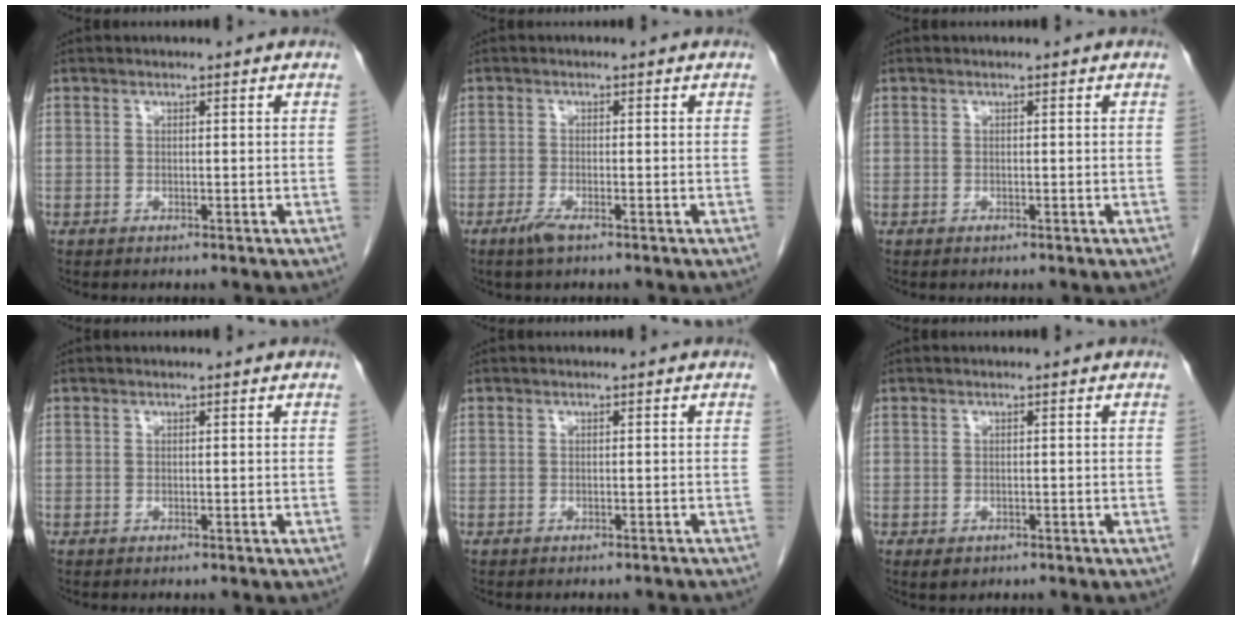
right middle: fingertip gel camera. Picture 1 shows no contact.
{"total": 2.1, "force": [-1.4, 0.3, 1.5], "torque": [-0.036, -0.004, -0.029]}
{"total": 0.0}
{"total": 0.0}
{"total": 2.1, "force": [-2.1, 0.2, 0.2], "torque": [-0.007, -0.007, -0.024]}
{"total": 1.7, "force": [-0.9, 1.1, 0.8], "torque": [-0.010, 0.001, -0.003]}